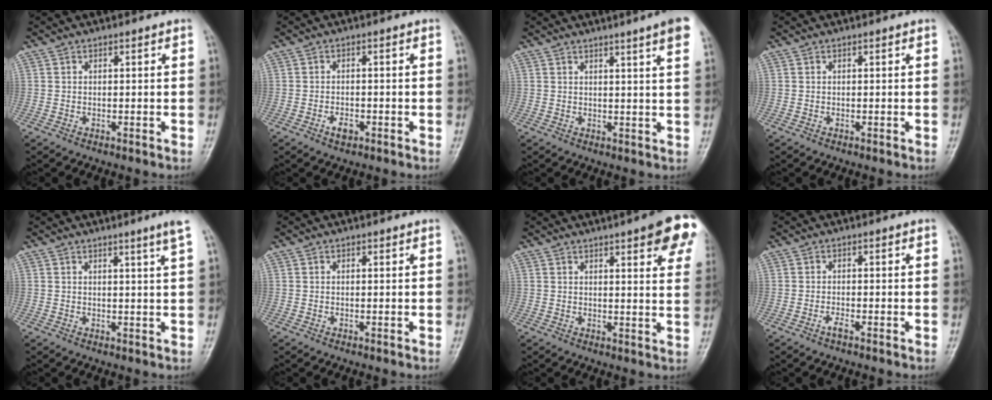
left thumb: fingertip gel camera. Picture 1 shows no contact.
{"total": 2.5, "force": [-1.6, 1.3, 1.5], "torque": [-0.025, 0.013, -0.027]}
{"total": 6.9, "force": [4.4, -0.2, 5.4], "torque": [-0.062, -0.012, 0.044]}
{"total": 0.0}
{"total": 3.3, "force": [2.0, -1.0, 2.4], "torque": [-0.037, -0.015, 0.030]}
{"total": 0.0}
{"total": 12.7, "force": [6.7, 3.0, 10.3], "torque": [-0.100, -0.021, 0.070]}
{"total": 1.5, "force": [-1.2, 0.1, 1.0], "torque": [-0.023, 0.009, -0.025]}